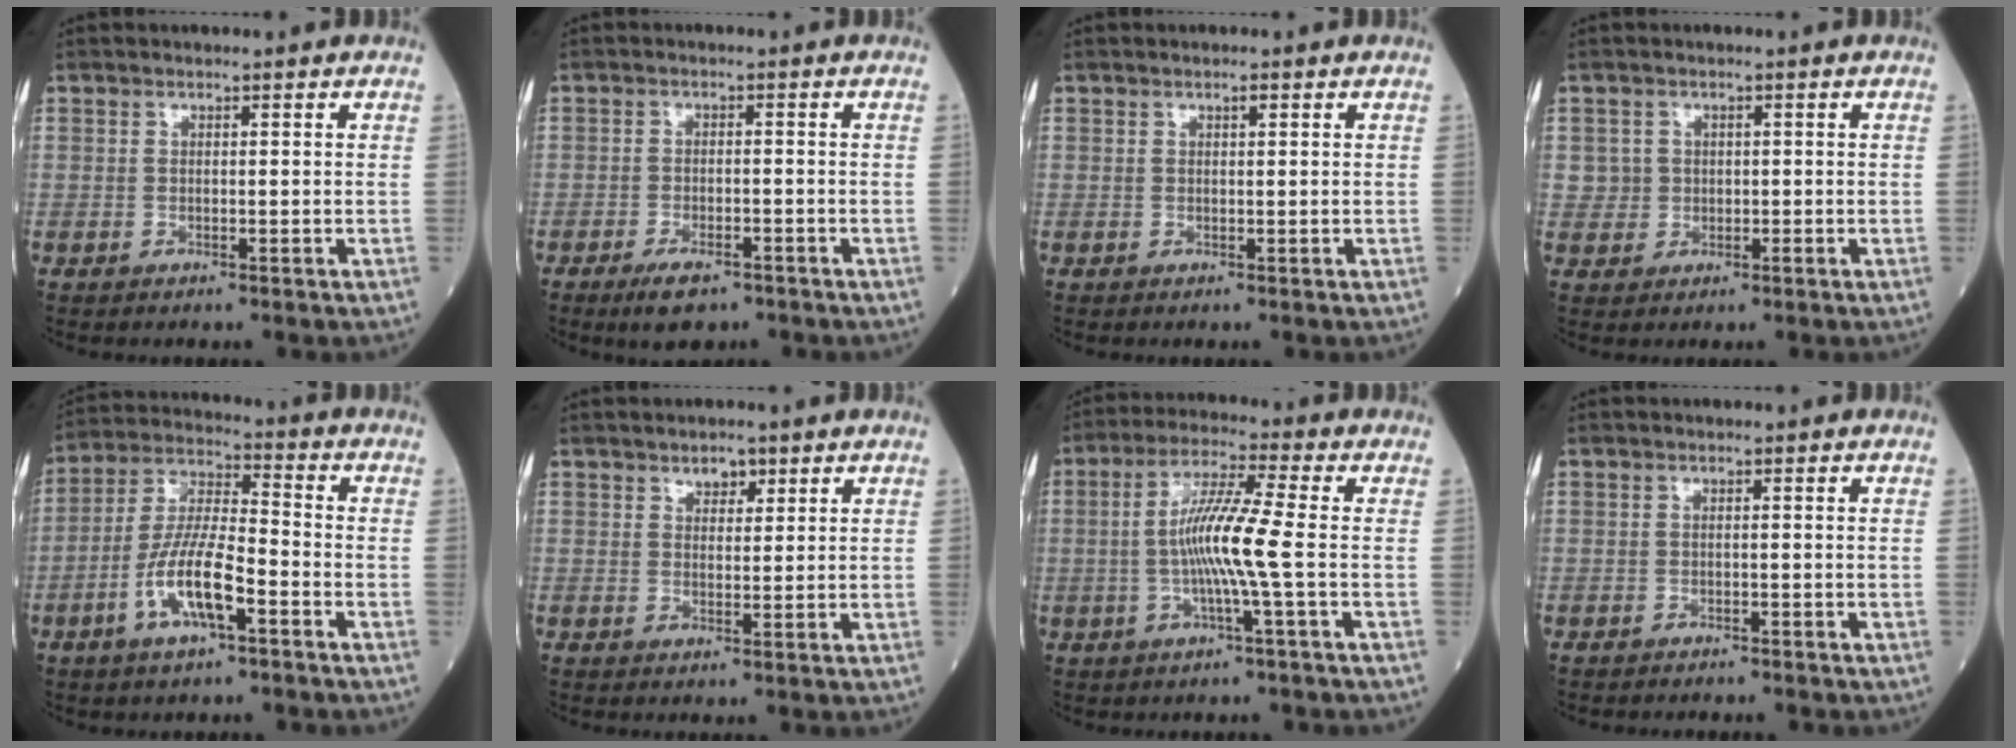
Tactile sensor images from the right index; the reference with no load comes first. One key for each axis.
{"total": 4.7, "fx": -3.3, "fy": 1.7, "fz": 2.9, "tx": -0.055, "ty": -0.003, "tz": -0.051}
{"total": 0.7, "fx": 0.4, "fy": 0.2, "fz": 0.6, "tx": -0.013, "ty": 0.000, "tz": 0.005}
{"total": 2.3, "fx": 0.3, "fy": 2.2, "fz": 0.0, "tx": 0.007, "ty": 0.004, "tz": 0.004}
{"total": 10.7, "fx": -4.4, "fy": 2.4, "fz": 9.5, "tx": -0.194, "ty": 0.003, "tz": -0.084}
{"total": 2.4, "fx": 1.6, "fy": 1.4, "fz": 1.2, "tx": -0.016, "ty": -0.002, "tz": 0.026}
{"total": 9.0, "fx": -1.0, "fy": -0.6, "fz": 8.9, "tx": -0.172, "ty": 0.004, "tz": -0.027}
{"total": 1.9, "fx": -1.8, "fy": 0.5, "fz": 0.5, "tx": -0.012, "ty": -0.002, "tz": -0.020}